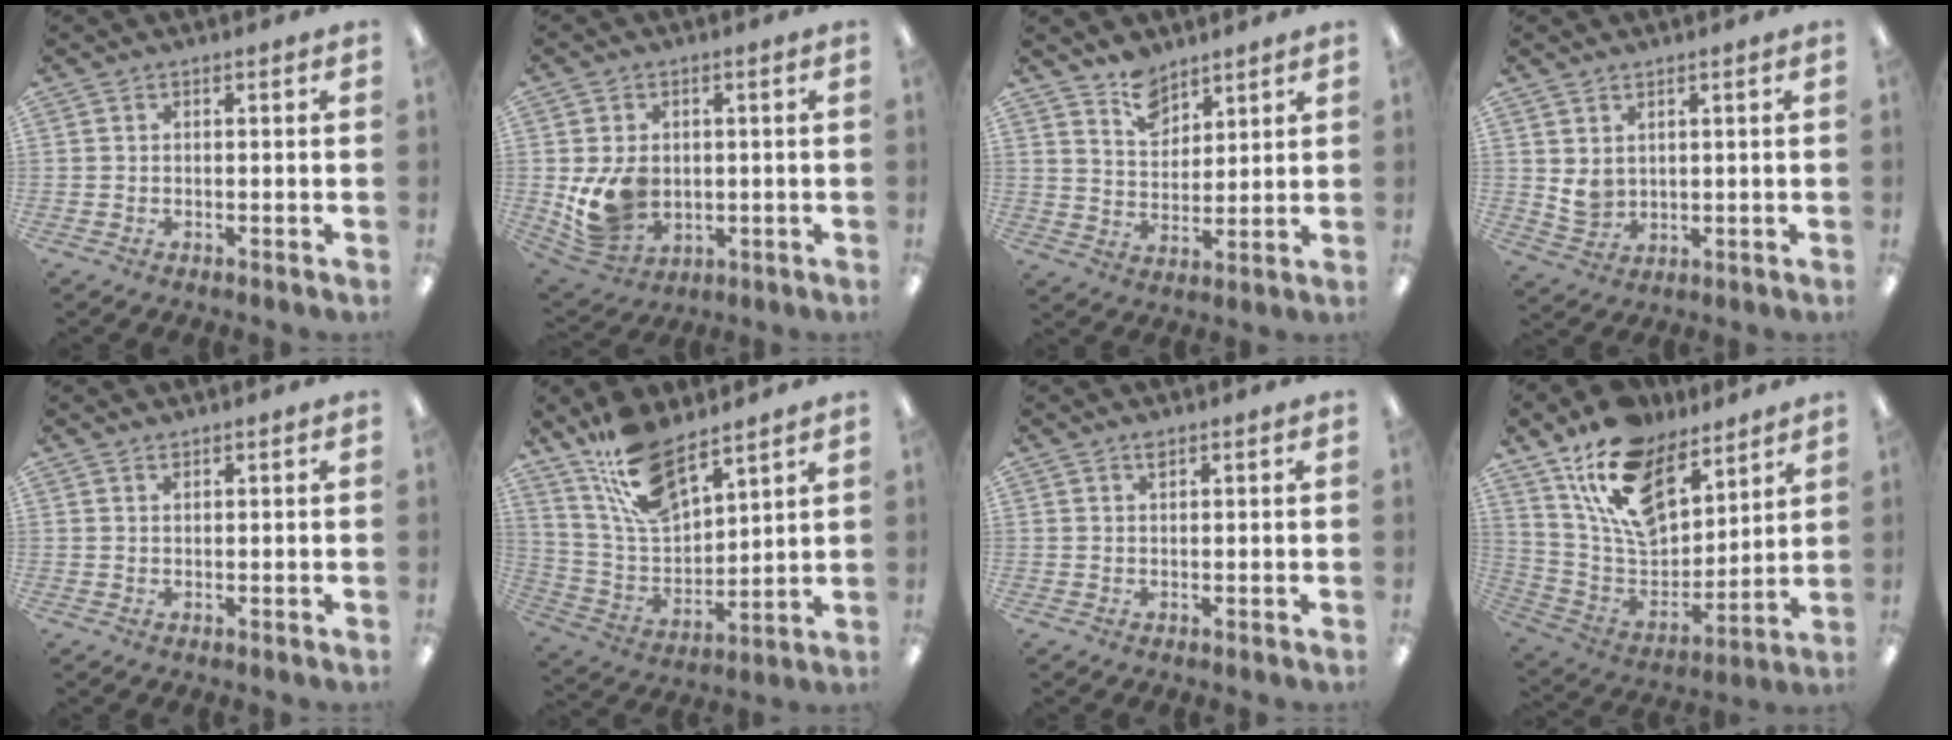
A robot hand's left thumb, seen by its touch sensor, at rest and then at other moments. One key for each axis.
{"total": 10.5, "fx": -0.3, "fy": 8.3, "fz": 6.4, "tx": -0.130, "ty": 0.003, "tz": -0.001}
{"total": 8.1, "fx": 6.5, "fy": 4.4, "fz": 2.0, "tx": -0.031, "ty": -0.035, "tz": 0.121}
{"total": 4.0, "fx": 2.3, "fy": 3.0, "fz": 1.5, "tx": -0.018, "ty": -0.011, "tz": 0.042}
{"total": 0.8, "fx": 0.8, "fy": 0.2, "fz": 0.2, "tx": -0.004, "ty": 0.001, "tz": 0.014}
{"total": 15.3, "fx": 11.6, "fy": 6.1, "fz": 8.0, "tx": -0.174, "ty": -0.053, "tz": 0.214}
{"total": 1.2, "fx": 0.9, "fy": 0.4, "fz": 0.7, "tx": -0.017, "ty": 0.002, "tz": 0.017}
{"total": 18.5, "fx": 12.4, "fy": 10.3, "fz": 9.2, "tx": -0.179, "ty": -0.063, "tz": 0.231}